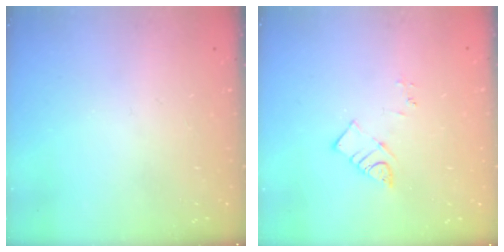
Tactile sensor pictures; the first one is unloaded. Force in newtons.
{"total": 4.4, "press": 4.4, "slide": 0.3}